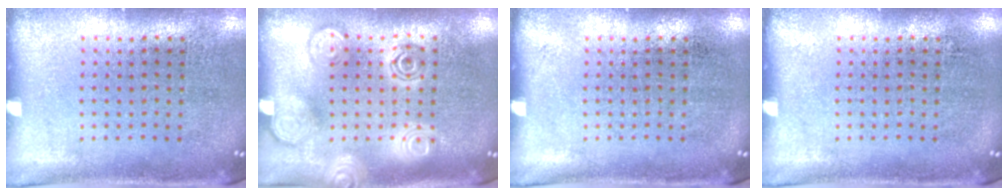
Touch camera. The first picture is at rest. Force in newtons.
{"total": 1.9, "press": 1.9, "slide": 0.2}
{"total": 0.0}
{"total": 0.0}